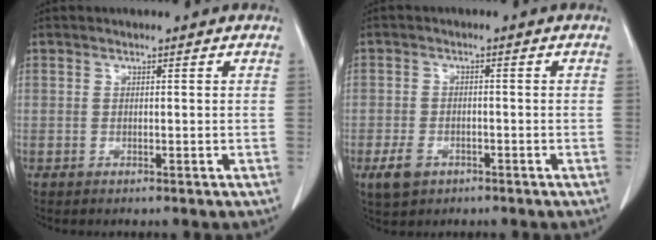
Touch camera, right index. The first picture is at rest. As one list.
[{"total": 3.7, "force": [-1.9, 2.5, 1.9], "torque": [-0.038, -0.001, -0.024]}]